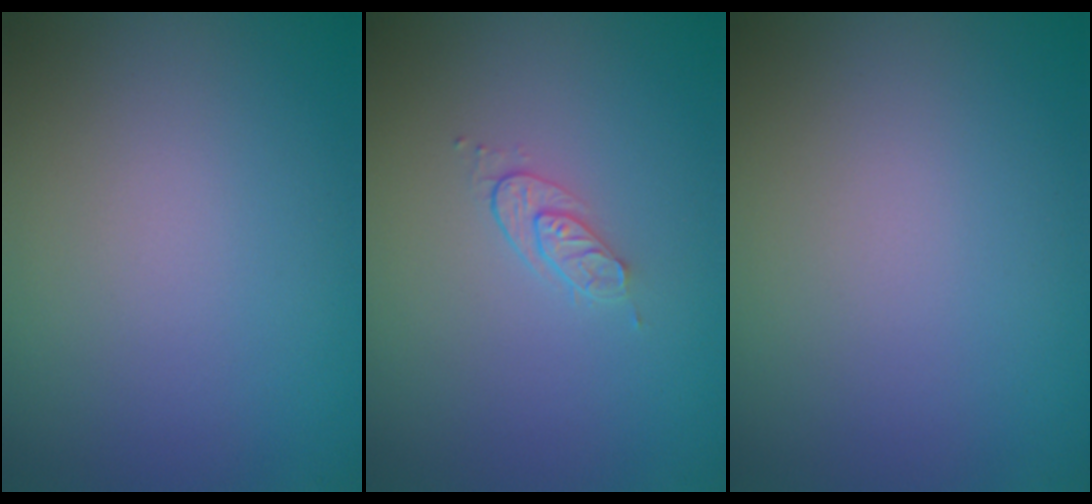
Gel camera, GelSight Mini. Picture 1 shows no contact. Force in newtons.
{"total": 1.5, "press": 0.8, "slide": 1.3}
{"total": 0.0}